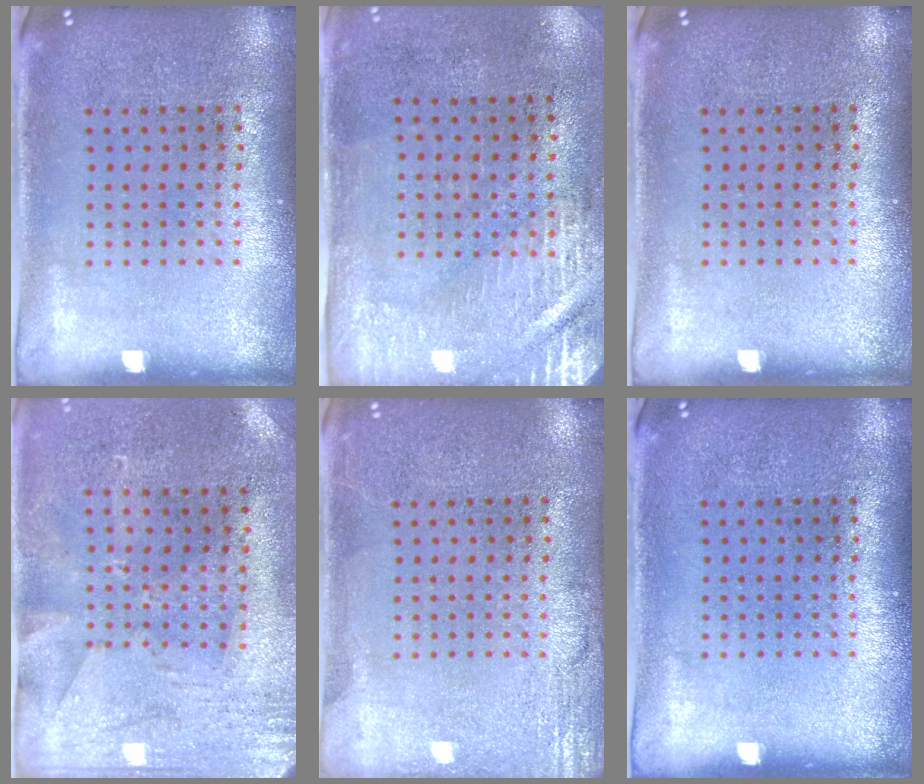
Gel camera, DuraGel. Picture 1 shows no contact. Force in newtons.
{"total": 2.9, "press": 2.5, "slide": 1.5}
{"total": 0.0}
{"total": 2.8, "press": 2.3, "slide": 1.6}
{"total": 2.6, "press": 2.6, "slide": 0.3}
{"total": 0.0}